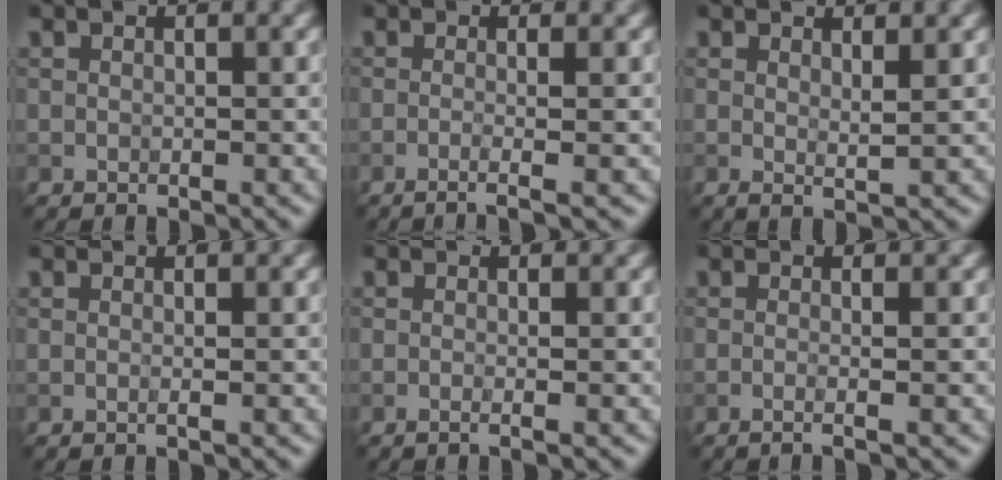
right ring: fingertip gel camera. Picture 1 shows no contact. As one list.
[{"total": 3.5, "force": [-0.4, 1.4, 3.1], "torque": [-0.020, 0.002, -0.030]}, {"total": 1.4, "force": [0.8, 0.2, 1.1], "torque": [-0.015, -0.005, 0.010]}, {"total": 0.8, "force": [-0.1, 0.2, 0.7], "torque": [-0.009, -0.006, -0.006]}, {"total": 1.6, "force": [-0.1, 0.8, 1.4], "torque": [-0.007, -0.009, -0.020]}, {"total": 2.7, "force": [0.0, 1.3, 2.4], "torque": [-0.007, -0.005, -0.029]}]